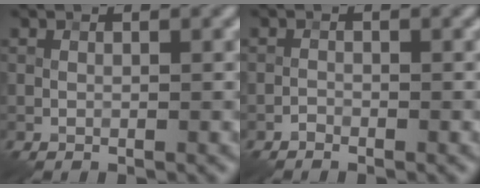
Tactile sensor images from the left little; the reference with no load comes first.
{"total": 0.6, "force": [-0.6, 0.2, 0.0], "torque": [0.002, 0.001, -0.014]}